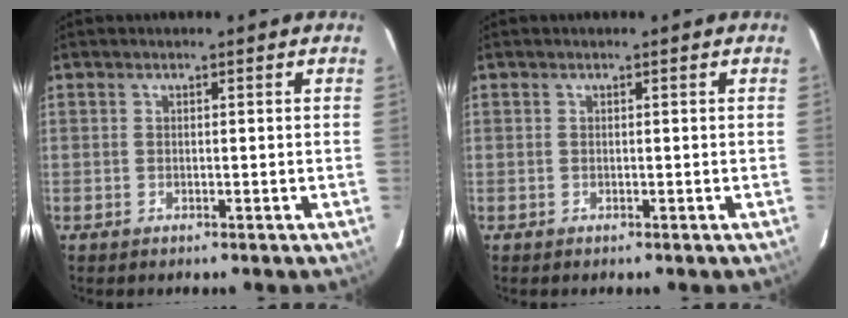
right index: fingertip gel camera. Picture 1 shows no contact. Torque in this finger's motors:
{"motor_torque": [-0.06, -0.05, 0.06, 0.01]}